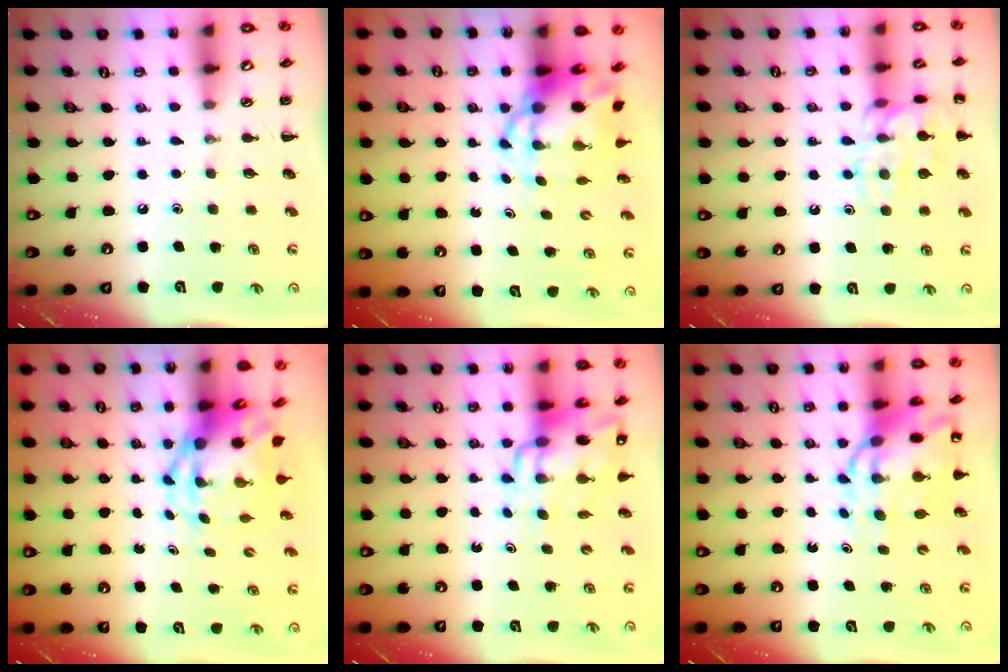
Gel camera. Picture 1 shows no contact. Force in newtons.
{"total": 7.3, "press": 7.0, "slide": 1.9}
{"total": 14.7, "press": 14.7, "slide": 0.4}
{"total": 5.8, "press": 5.6, "slide": 1.5}
{"total": 12.8, "press": 12.1, "slide": 4.0}
{"total": 10.6, "press": 10.2, "slide": 2.6}